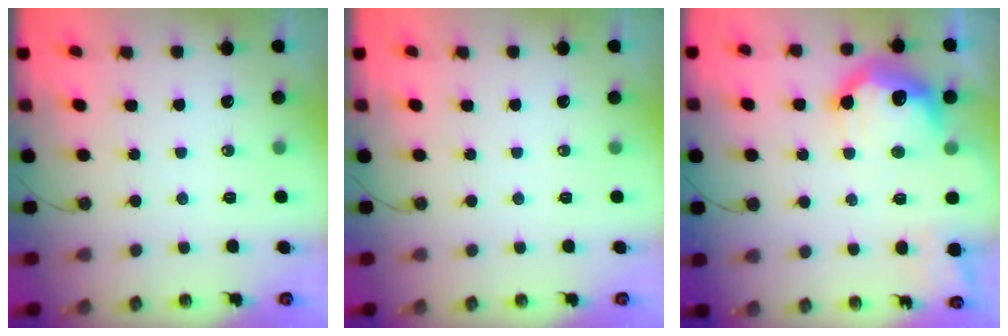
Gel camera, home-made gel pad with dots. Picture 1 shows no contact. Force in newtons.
{"total": 0.0}
{"total": 16.6, "press": 16.6, "slide": 1.3}